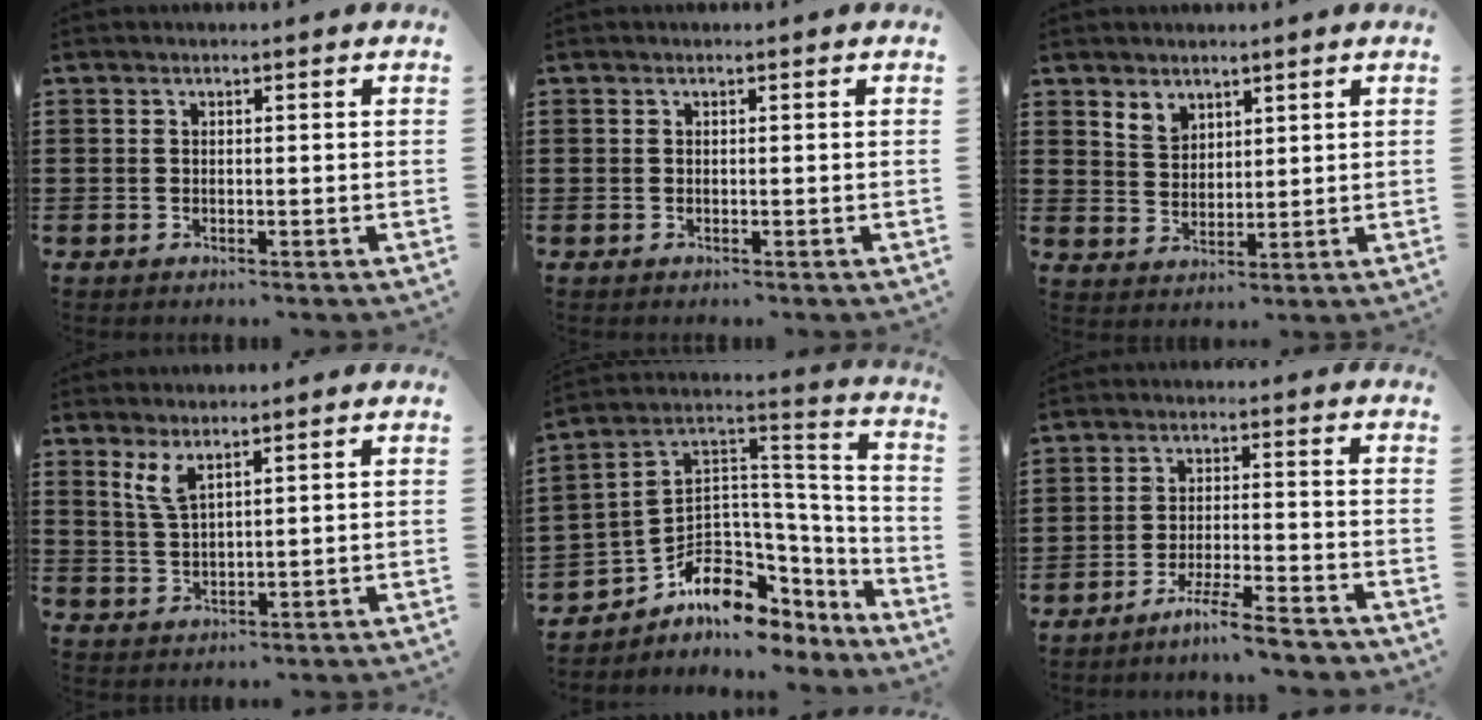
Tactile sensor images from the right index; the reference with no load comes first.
{"total": 0.0}
{"total": 3.3, "force": [2.7, 2.0, 0.4], "torque": [-0.018, 0.005, 0.052]}
{"total": 3.8, "force": [2.5, 1.1, 2.7], "torque": [-0.060, 0.003, 0.045]}
{"total": 9.3, "force": [-4.0, 6.5, 5.3], "torque": [-0.130, -0.019, -0.070]}
{"total": 5.7, "force": [-5.1, -0.3, 2.5], "torque": [-0.048, -0.009, -0.098]}